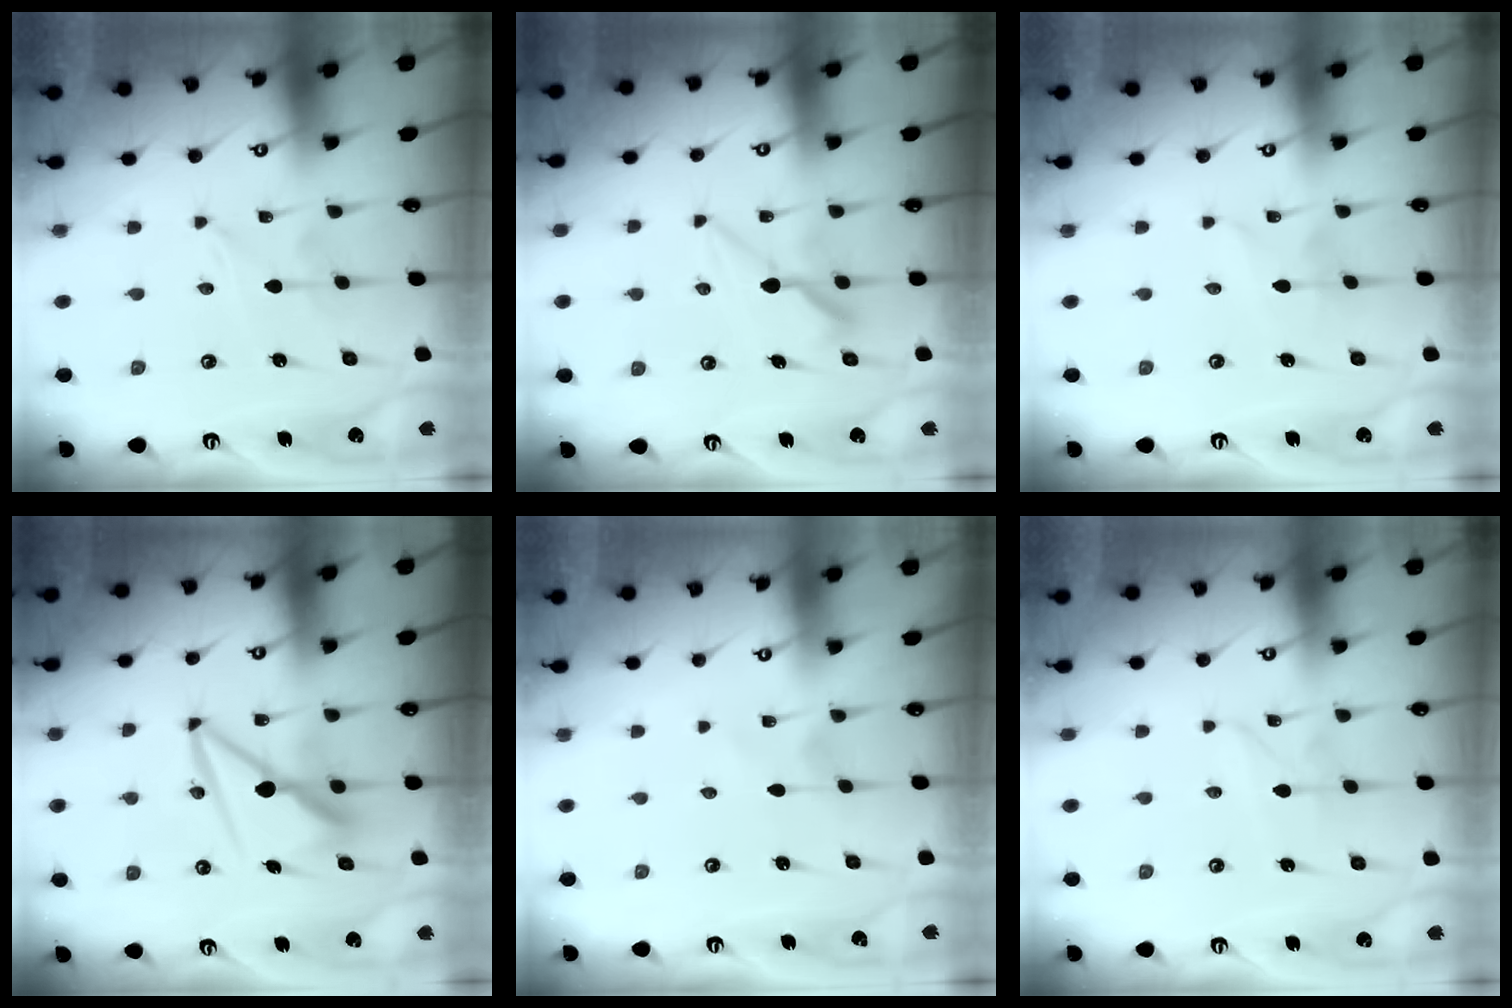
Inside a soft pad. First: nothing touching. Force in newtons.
{"total": 8.0, "press": 8.0, "slide": 0.5}
{"total": 1.8, "press": 1.8, "slide": 0.1}
{"total": 8.6, "press": 8.6, "slide": 1.2}
{"total": 0.7, "press": 0.7, "slide": 0.1}
{"total": 1.6, "press": 1.5, "slide": 0.2}